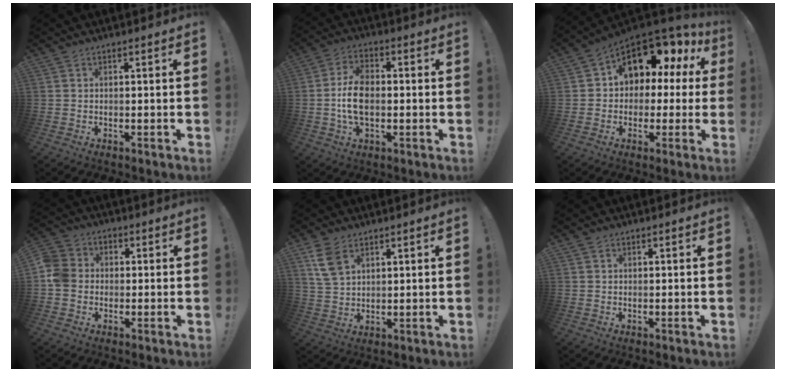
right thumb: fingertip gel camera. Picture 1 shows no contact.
{"total": 10.4, "force": [-1.0, 6.4, 8.1], "torque": [-0.144, 0.005, -0.017]}
{"total": 11.3, "force": [5.8, 7.4, 6.3], "torque": [-0.091, -0.047, 0.102]}
{"total": 7.3, "force": [-1.2, 6.5, 3.3], "torque": [-0.059, 0.026, -0.019]}
{"total": 7.9, "force": [4.3, 4.6, 4.7], "torque": [-0.083, -0.009, 0.088]}
{"total": 1.0, "force": [0.7, 0.7, -0.1], "torque": [0.004, 0.000, 0.013]}